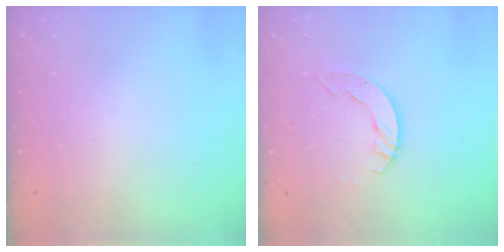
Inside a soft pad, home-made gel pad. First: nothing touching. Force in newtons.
{"total": 5.0, "press": 5.0, "slide": 0.2}